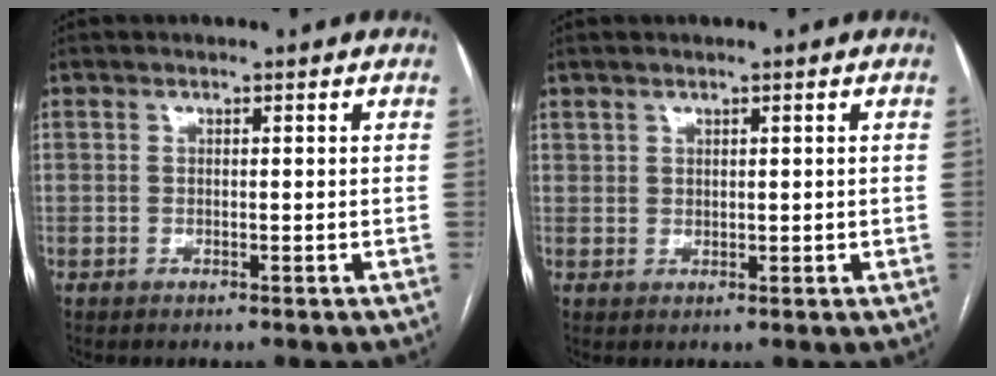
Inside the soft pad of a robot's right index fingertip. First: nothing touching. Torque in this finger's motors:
{"motor_torque": [-0.07, 0.28, 0.02, 0.00]}